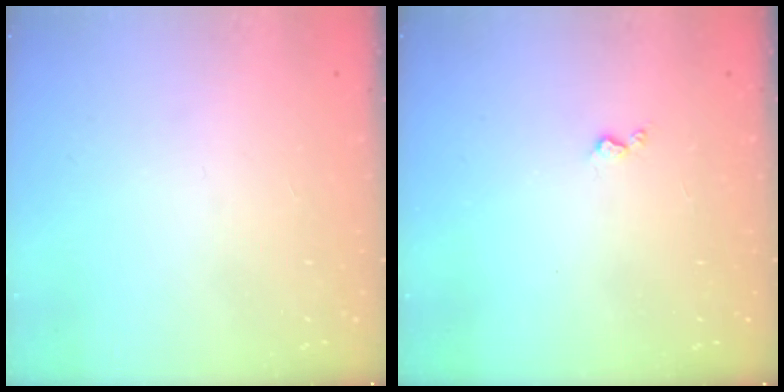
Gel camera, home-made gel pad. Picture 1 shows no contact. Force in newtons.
{"total": 3.5, "press": 3.5, "slide": 0.6}